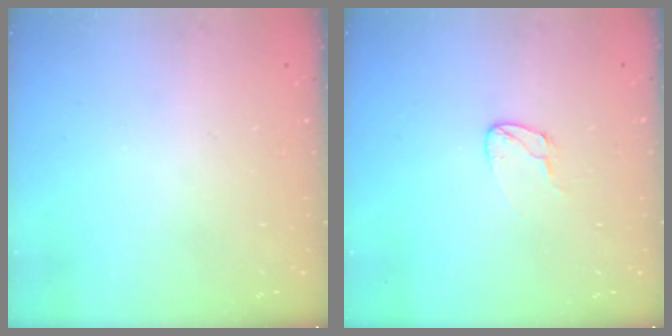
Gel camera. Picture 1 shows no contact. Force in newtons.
{"total": 5.6, "press": 5.6, "slide": 0.5}